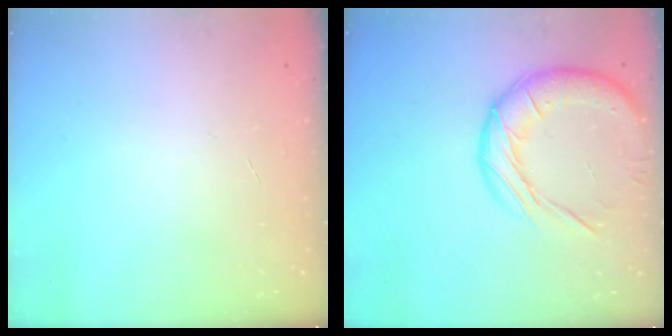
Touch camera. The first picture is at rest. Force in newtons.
{"total": 18.5, "press": 18.4, "slide": 1.8}